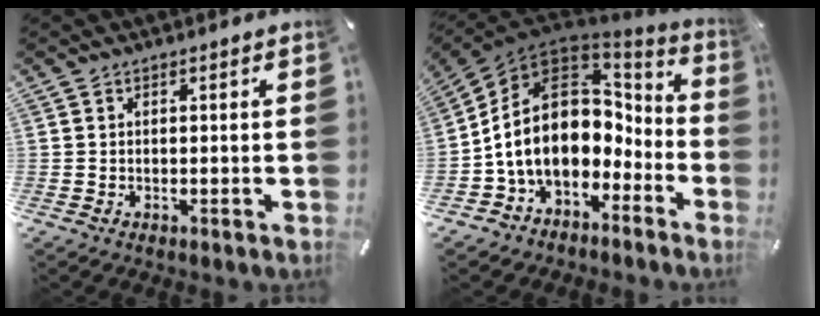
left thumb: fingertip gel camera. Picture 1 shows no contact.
{"total": 18.2, "force": [-0.8, 13.6, 12.1], "torque": [-0.239, -0.003, -0.011]}